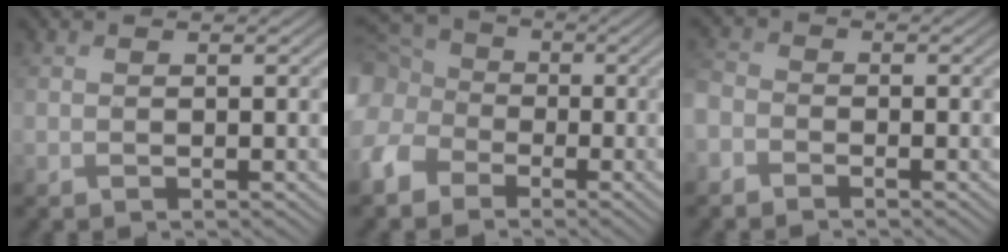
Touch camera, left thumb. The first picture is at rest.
{"total": 11.9, "force": [-3.3, 9.8, 5.8], "torque": [-0.191, -0.034, -0.088]}
{"total": 3.2, "force": [-2.2, 2.0, 1.2], "torque": [-0.036, -0.002, -0.062]}